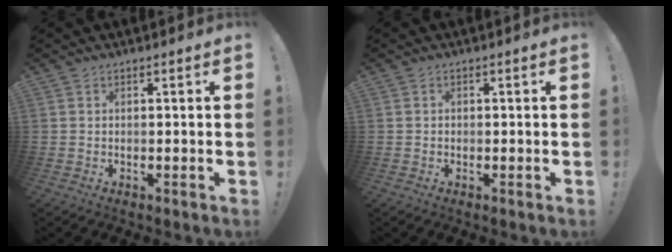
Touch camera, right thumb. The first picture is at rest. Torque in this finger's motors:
{"motor_torque": [-0.18, -0.23, -0.01, 0.06, 0.10]}